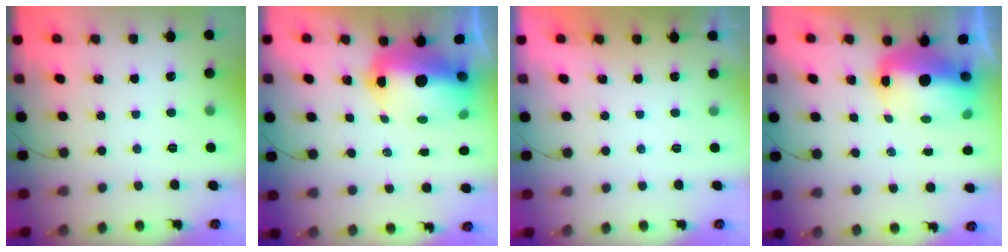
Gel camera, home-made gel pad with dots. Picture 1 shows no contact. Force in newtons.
{"total": 14.3, "press": 13.9, "slide": 3.3}
{"total": 1.8, "press": 0.1, "slide": 1.8}
{"total": 11.8, "press": 11.5, "slide": 2.5}